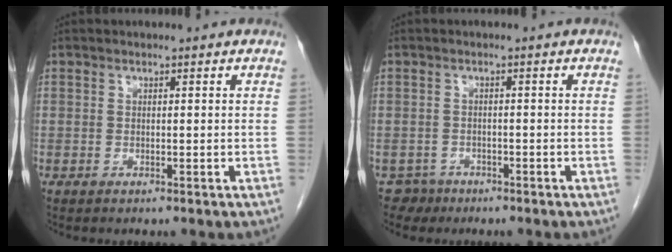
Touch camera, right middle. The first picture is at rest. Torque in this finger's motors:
{"motor_torque": [-0.32, -0.36, -0.12, -0.04]}